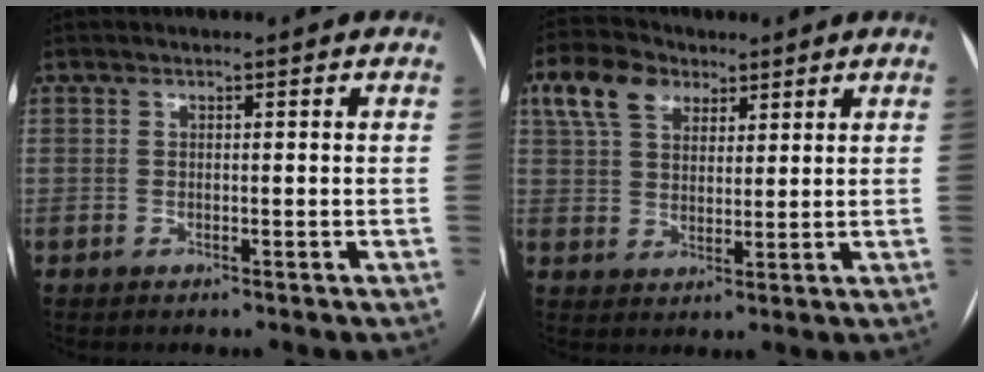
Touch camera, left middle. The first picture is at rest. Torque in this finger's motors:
{"motor_torque": [0.97, -0.98, 0.10, 0.13]}